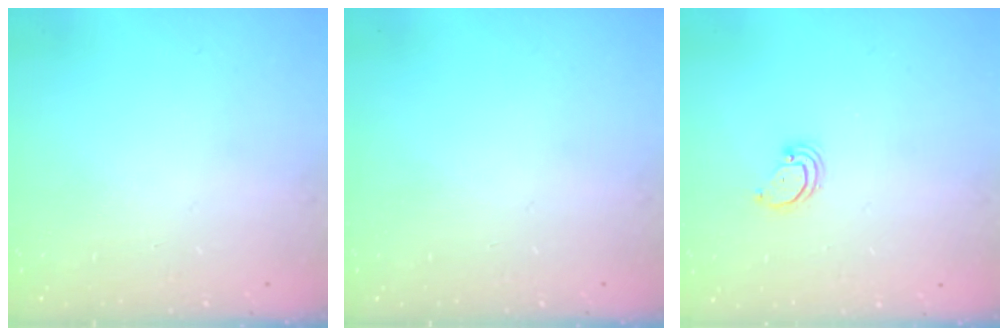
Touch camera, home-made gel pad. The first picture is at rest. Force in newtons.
{"total": 0.0}
{"total": 2.6, "press": 2.6, "slide": 0.1}